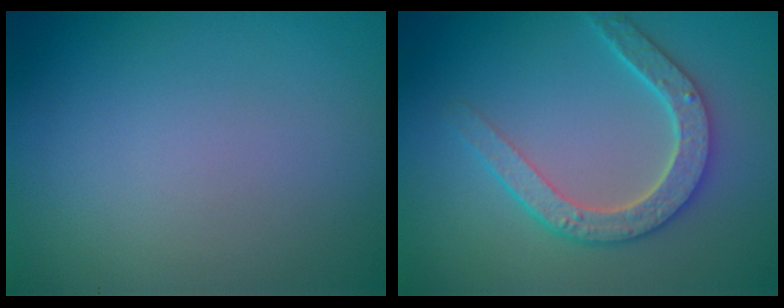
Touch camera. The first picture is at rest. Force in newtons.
{"total": 4.7, "press": 3.7, "slide": 2.8}